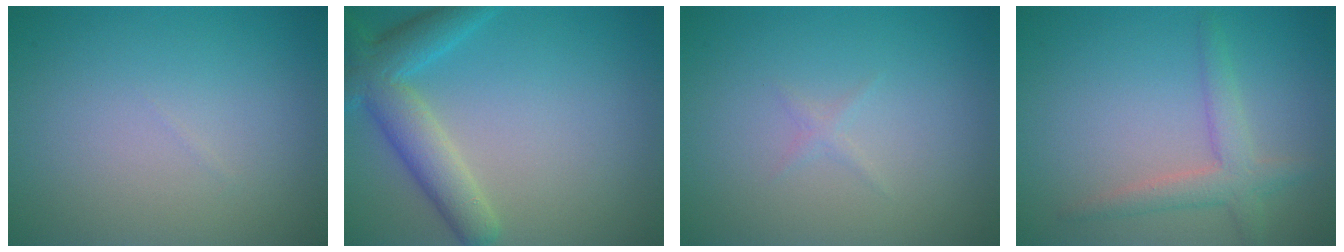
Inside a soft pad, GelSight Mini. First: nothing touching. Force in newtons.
{"total": 5.2, "press": 5.2, "slide": 0.4}
{"total": 0.5, "press": 0.5, "slide": 0.0}
{"total": 2.8, "press": 2.8, "slide": 0.2}